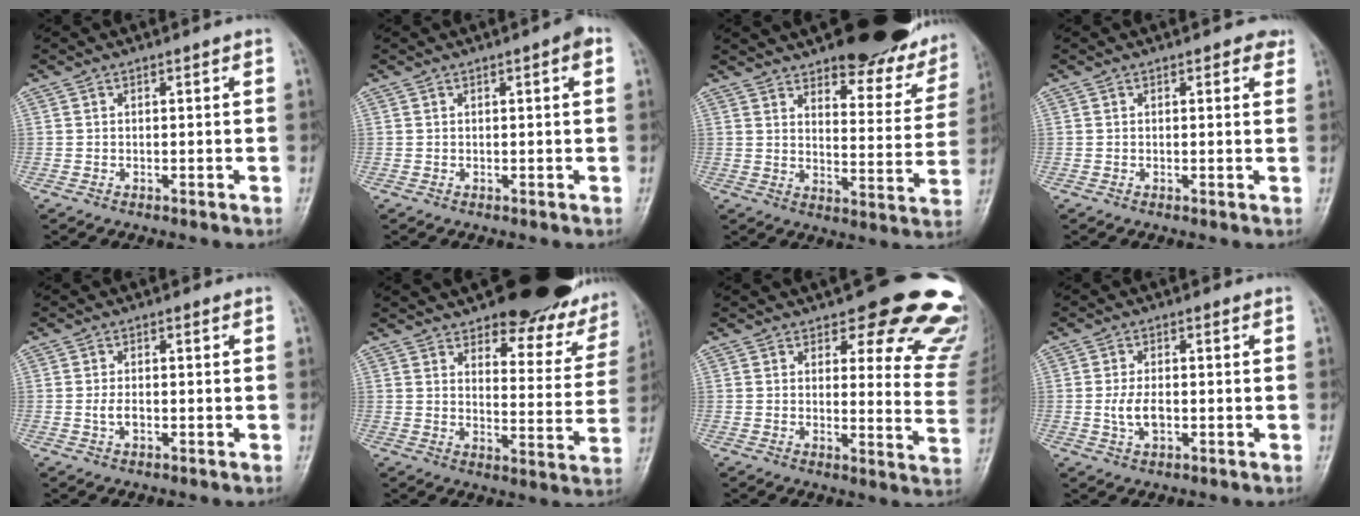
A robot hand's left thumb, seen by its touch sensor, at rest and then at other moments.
{"total": 2.0, "force": [0.7, 0.4, 1.8], "torque": [-0.025, 0.003, 0.006]}
{"total": 22.5, "force": [18.2, 7.9, 10.6], "torque": [-0.100, -0.088, 0.222]}
{"total": 2.0, "force": [1.2, 1.1, 1.2], "torque": [0.002, -0.003, 0.009]}
{"total": 2.1, "force": [-0.4, 1.2, 1.6], "torque": [-0.031, 0.000, -0.009]}
{"total": 21.1, "force": [16.9, 7.9, 9.8], "torque": [-0.079, -0.090, 0.199]}
{"total": 18.1, "force": [13.7, 6.4, 9.9], "torque": [-0.057, -0.084, 0.139]}
{"total": 4.2, "force": [-0.6, 2.3, 3.4], "torque": [-0.067, 0.000, -0.012]}